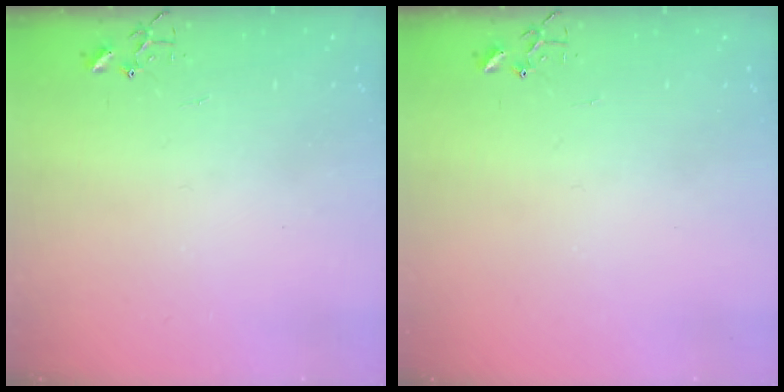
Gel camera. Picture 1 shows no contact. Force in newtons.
{"total": 0.0}